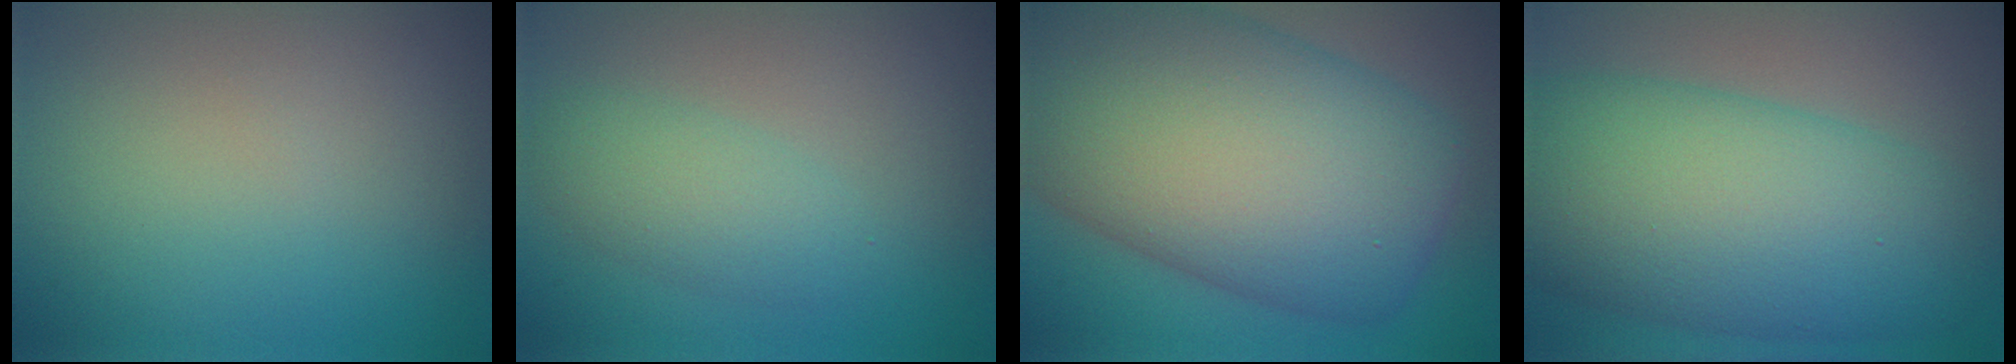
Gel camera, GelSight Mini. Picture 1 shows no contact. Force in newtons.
{"total": 2.7, "press": 2.7, "slide": 0.1}
{"total": 16.9, "press": 16.9, "slide": 0.7}
{"total": 11.6, "press": 11.6, "slide": 0.2}